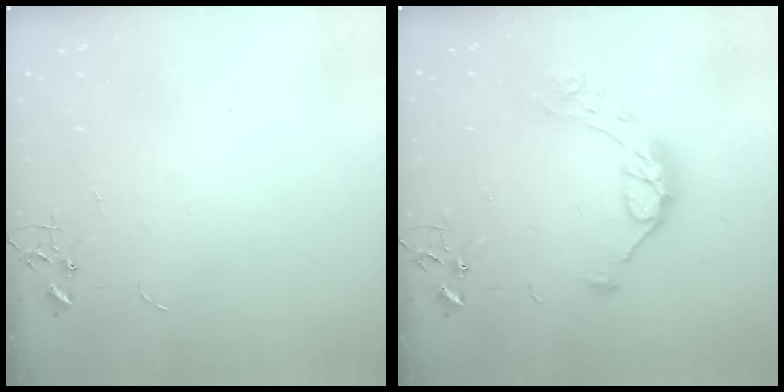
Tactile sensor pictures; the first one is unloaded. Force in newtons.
{"total": 11.1, "press": 11.1, "slide": 1.0}